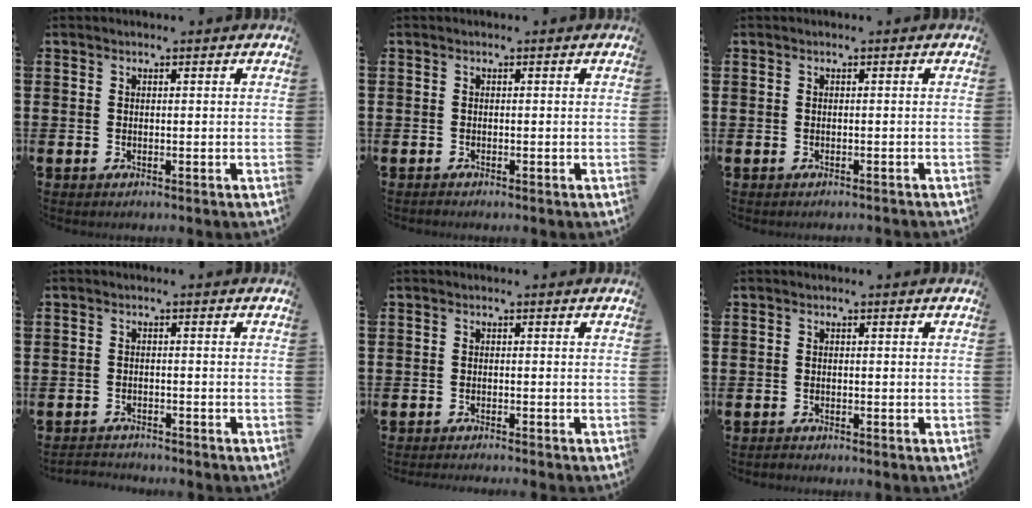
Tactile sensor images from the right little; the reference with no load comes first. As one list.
[{"total": 0.0}, {"total": 0.0}, {"total": 1.2, "force": [-1.2, 0.1, 0.0], "torque": [-0.003, 0.002, -0.025]}, {"total": 0.8, "force": [-0.8, -0.2, 0.0], "torque": [0.001, -0.002, -0.016]}, {"total": 0.0}]